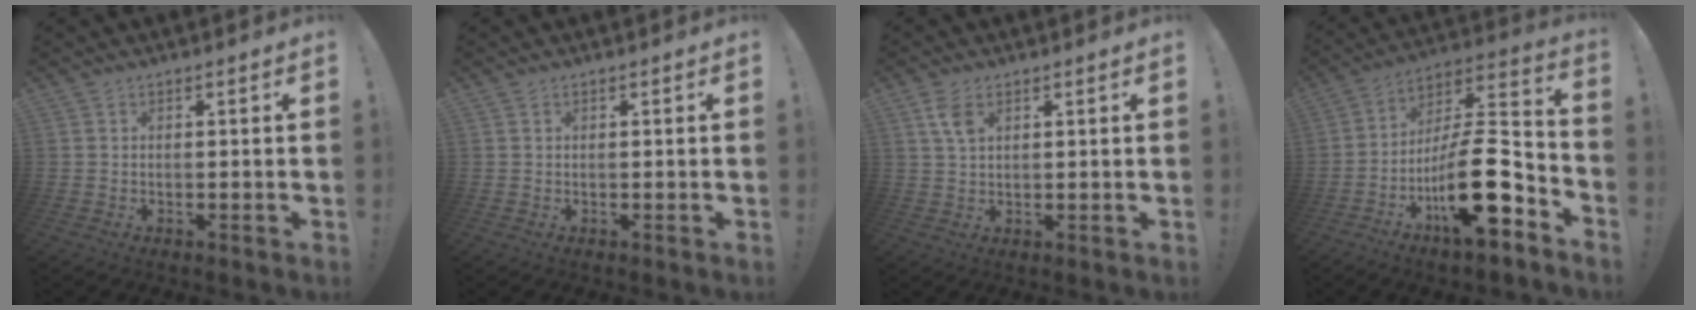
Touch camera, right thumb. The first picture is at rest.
{"total": 0.0}
{"total": 4.7, "force": [2.2, 2.5, 3.3], "torque": [-0.060, -0.003, 0.042]}
{"total": 21.8, "force": [-8.7, 7.6, 18.5], "torque": [-0.325, 0.049, -0.137]}